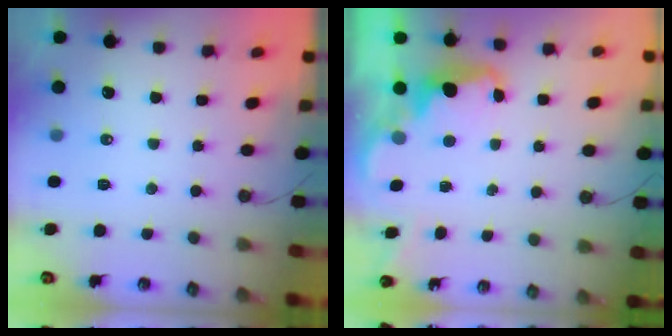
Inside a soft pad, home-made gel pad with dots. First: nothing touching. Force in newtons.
{"total": 2.4, "press": 2.3, "slide": 0.6}